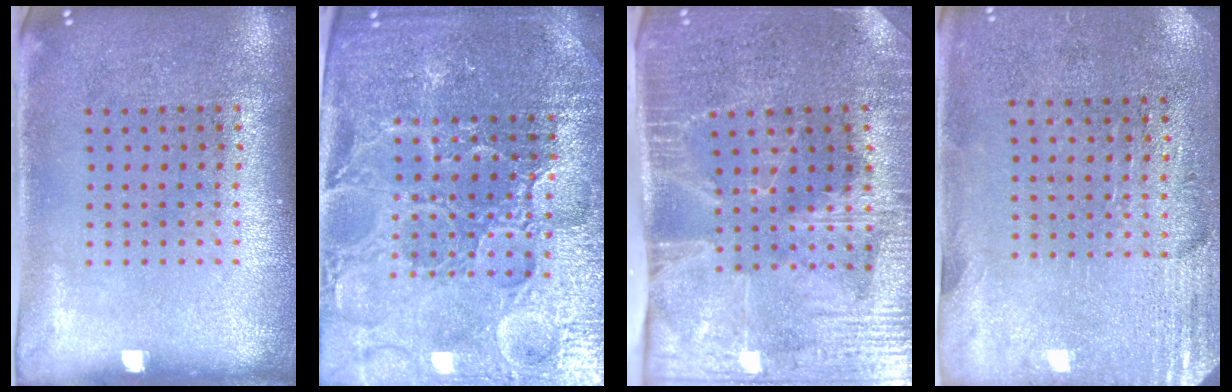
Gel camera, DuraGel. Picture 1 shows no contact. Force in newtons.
{"total": 5.2, "press": 4.9, "slide": 1.8}
{"total": 4.2, "press": 3.5, "slide": 2.2}
{"total": 2.8, "press": 2.5, "slide": 1.4}